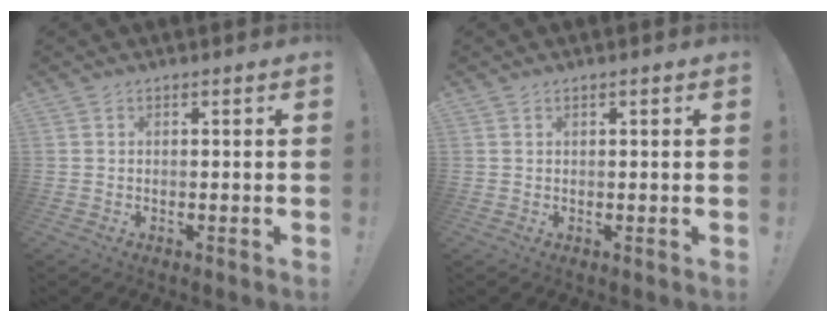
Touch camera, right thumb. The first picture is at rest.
{"total": 0.6, "force": [0.4, 0.0, 0.5], "torque": [-0.009, 0.000, 0.006]}